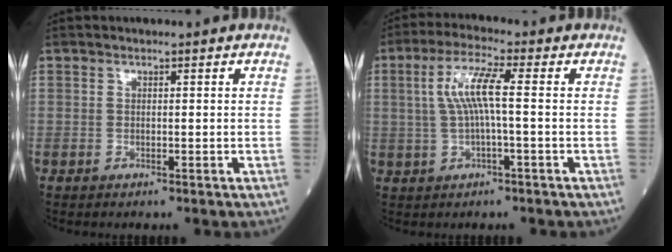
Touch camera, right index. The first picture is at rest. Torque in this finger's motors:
{"motor_torque": [0.26, 0.08, 0.18, 0.14]}